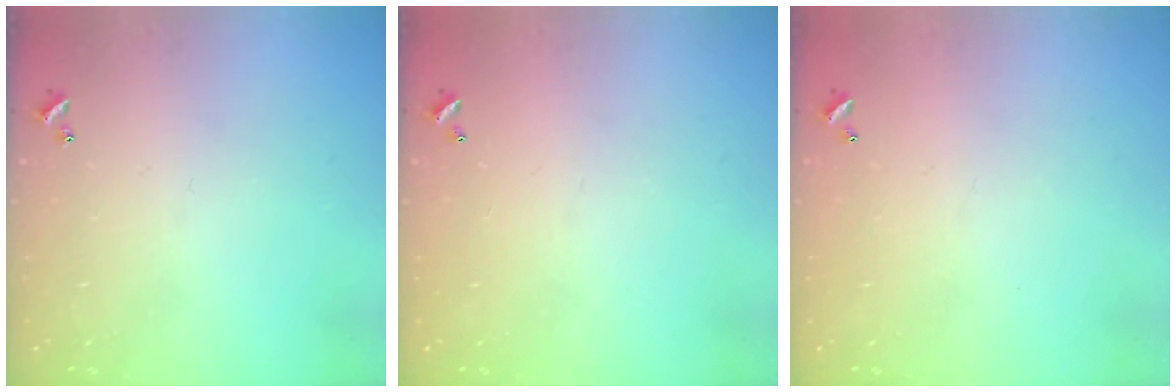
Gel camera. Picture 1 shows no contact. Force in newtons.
{"total": 2.7, "press": 2.7, "slide": 0.1}
{"total": 2.9, "press": 2.9, "slide": 0.1}